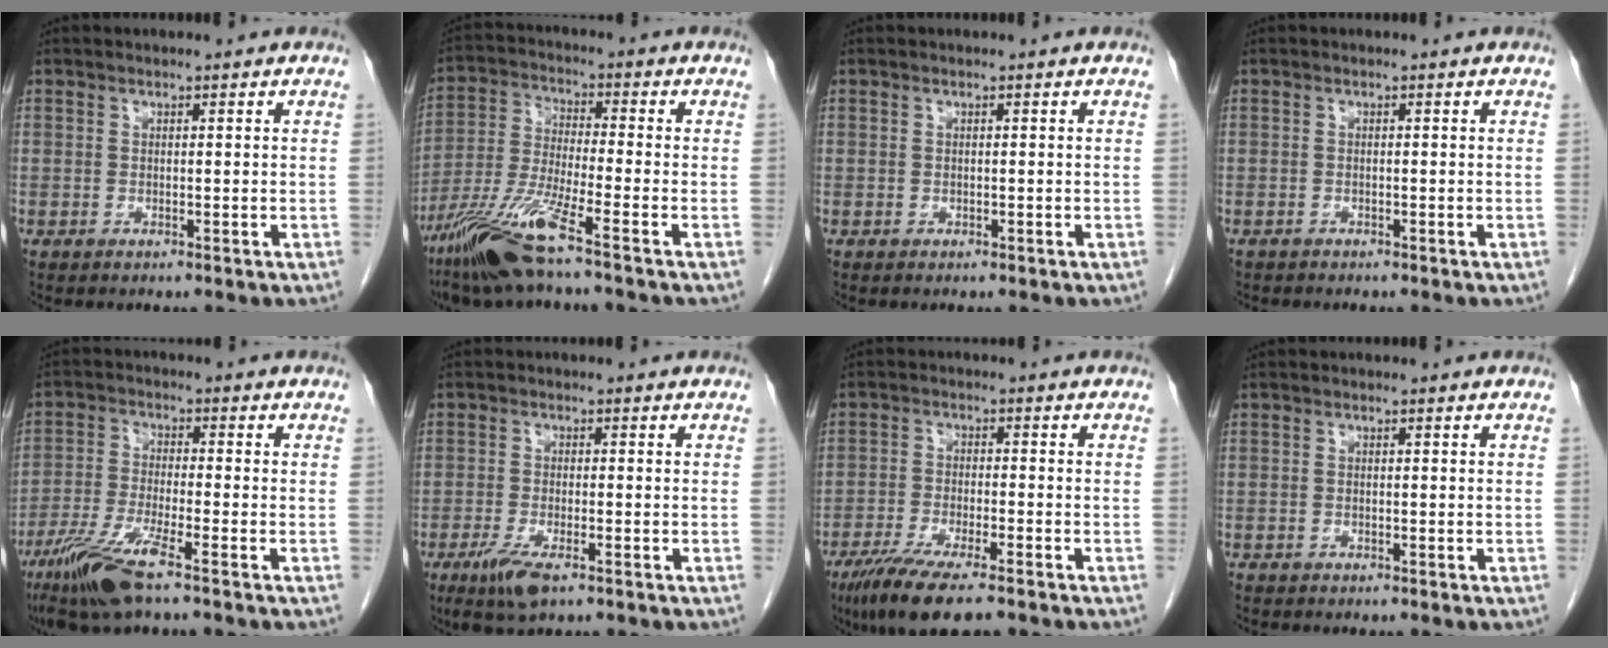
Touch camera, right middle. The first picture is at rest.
{"total": 10.5, "force": [-7.1, -0.3, 7.7], "torque": [-0.166, -0.030, -0.142]}
{"total": 0.0}
{"total": 0.8, "force": [-0.7, 0.3, 0.1], "torque": [-0.011, 0.000, -0.013]}
{"total": 8.9, "force": [-5.9, 0.3, 6.7], "torque": [-0.144, -0.025, -0.115]}
{"total": 5.3, "force": [-3.2, 1.2, 4.0], "torque": [-0.086, -0.013, -0.056]}
{"total": 10.3, "force": [-7.5, 1.5, 6.9], "torque": [-0.115, -0.023, -0.122]}
{"total": 0.7, "force": [-0.7, 0.2, 0.1], "torque": [-0.009, -0.001, -0.015]}